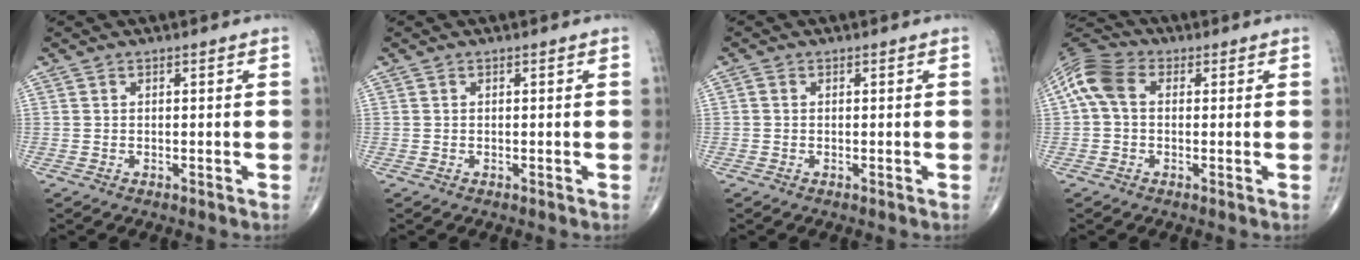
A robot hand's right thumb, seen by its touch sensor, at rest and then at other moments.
{"total": 0.0}
{"total": 0.6, "force": [0.0, 0.5, 0.3], "torque": [-0.005, 0.000, -0.004]}
{"total": 8.4, "force": [1.1, 5.8, 6.0], "torque": [-0.127, 0.026, 0.011]}